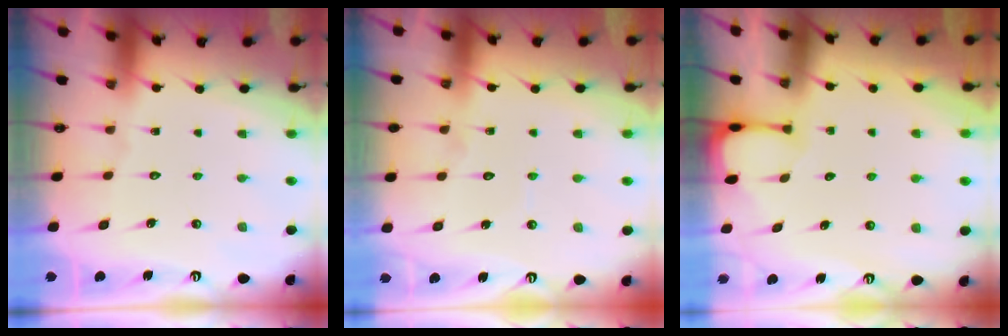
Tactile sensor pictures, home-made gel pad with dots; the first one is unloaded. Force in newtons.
{"total": 4.5, "press": 4.5, "slide": 0.5}
{"total": 1.3, "press": 1.2, "slide": 0.2}